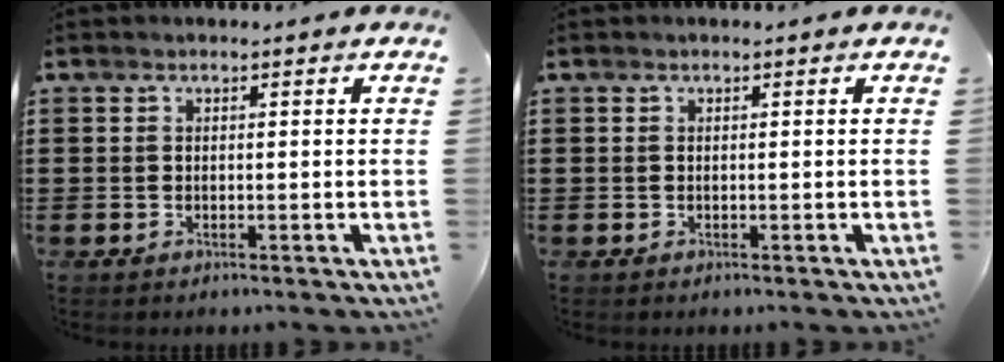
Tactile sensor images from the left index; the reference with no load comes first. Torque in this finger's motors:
{"motor_torque": [0.00, 0.00, 0.00, 0.00]}